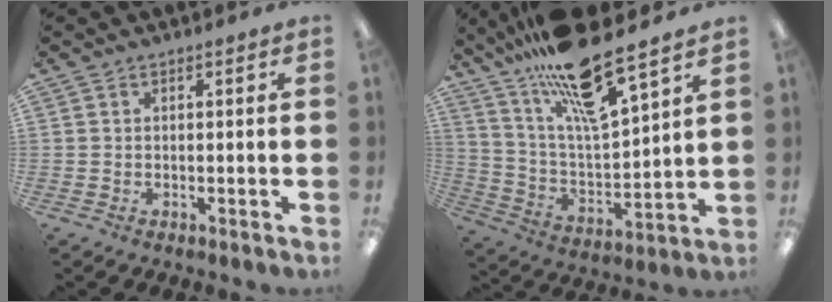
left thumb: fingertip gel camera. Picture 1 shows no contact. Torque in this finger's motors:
{"motor_torque": [2.25, 1.28, 1.56, -1.21, 0.49]}